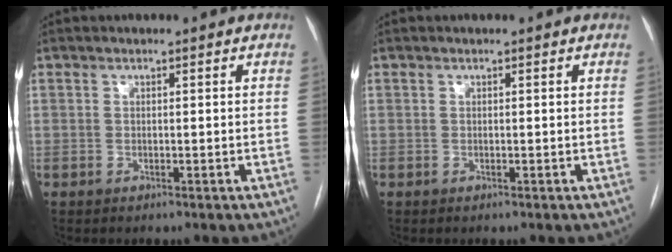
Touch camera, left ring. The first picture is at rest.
{"total": 0.0}